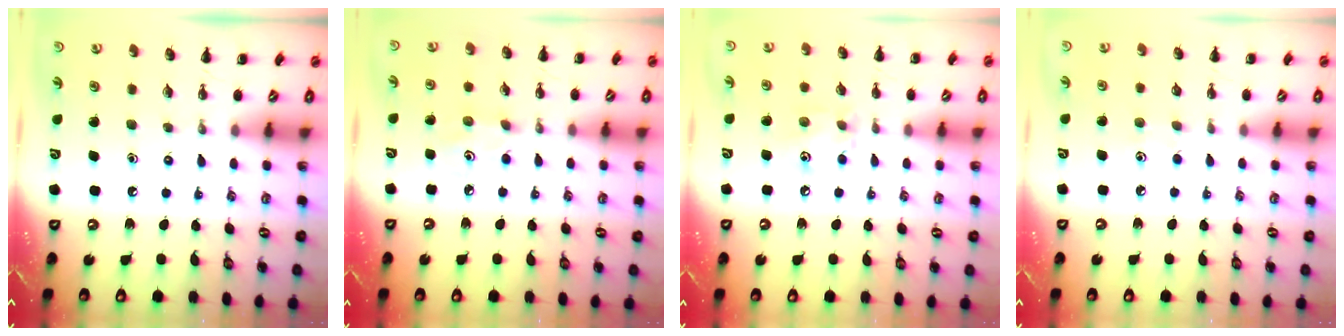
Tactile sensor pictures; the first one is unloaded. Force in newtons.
{"total": 2.6, "press": 2.5, "slide": 0.8}
{"total": 6.3, "press": 6.2, "slide": 1.1}
{"total": 3.5, "press": 3.4, "slide": 0.9}